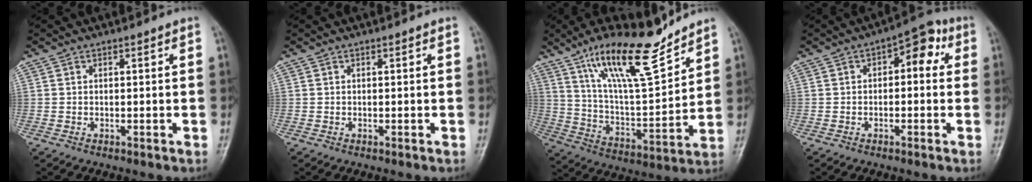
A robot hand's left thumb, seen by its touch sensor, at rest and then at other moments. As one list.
[{"total": 0.0}, {"total": 18.2, "force": [13.0, 4.5, 11.8], "torque": [-0.176, -0.073, 0.236]}, {"total": 6.8, "force": [1.1, 3.9, 5.4], "torque": [-0.037, 0.030, 0.001]}]